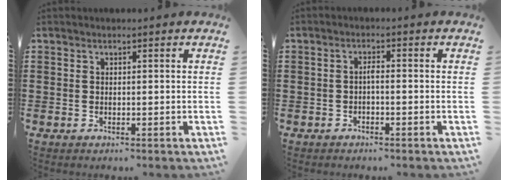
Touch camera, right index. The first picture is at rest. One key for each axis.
{"total": 1.2, "fx": -0.4, "fy": 0.3, "fz": 1.1, "tx": -0.023, "ty": 0.002, "tz": -0.009}